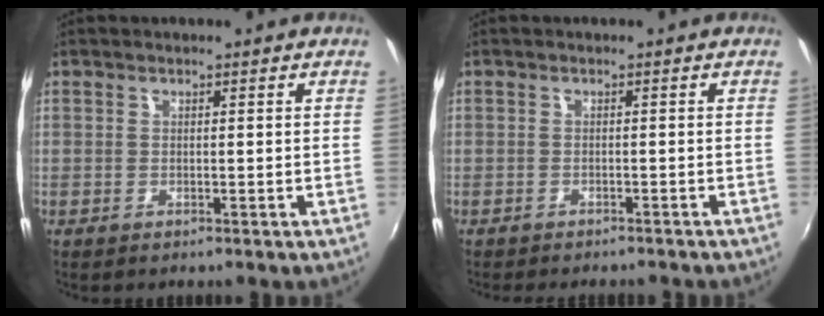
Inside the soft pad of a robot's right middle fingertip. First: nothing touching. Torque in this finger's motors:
{"motor_torque": [0.59, -0.88, 0.00, 0.00]}